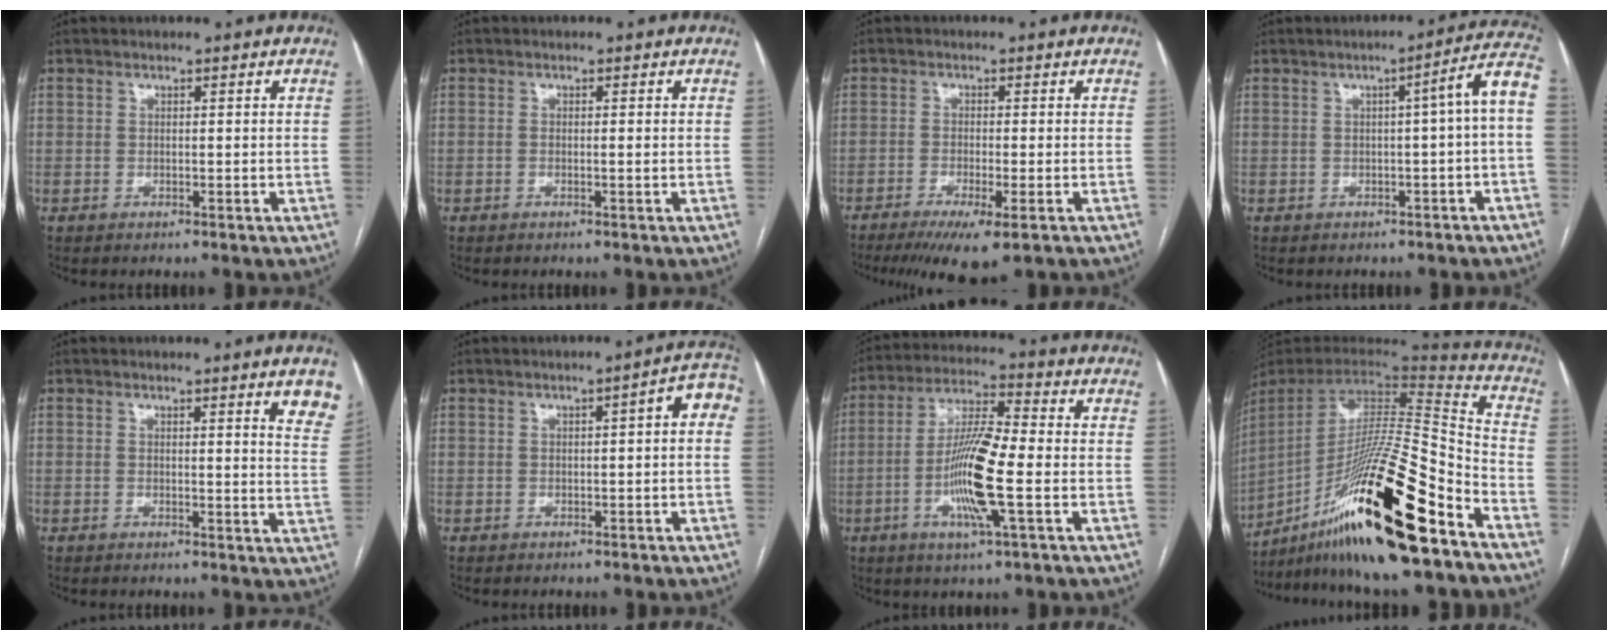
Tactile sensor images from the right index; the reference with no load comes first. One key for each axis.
{"total": 0.7, "fx": -0.1, "fy": -0.2, "fz": 0.6, "tx": -0.013, "ty": -0.002, "tz": -0.001}
{"total": 7.3, "fx": -4.7, "fy": 0.8, "fz": 5.6, "tx": -0.087, "ty": -0.020, "tz": -0.072}
{"total": 6.8, "fx": -0.1, "fy": -0.5, "fz": 6.7, "tx": -0.077, "ty": 0.020, "tz": -0.005}
{"total": 5.8, "fx": 3.8, "fy": 0.2, "fz": 4.3, "tx": -0.041, "ty": -0.019, "tz": 0.029}
{"total": 4.7, "fx": 0.6, "fy": 1.0, "fz": 4.5, "tx": -0.047, "ty": 0.019, "tz": 0.002}
{"total": 12.1, "fx": -2.8, "fy": 0.6, "fz": 11.8, "tx": -0.230, "ty": -0.006, "tz": -0.060}
{"total": 27.7, "fx": -16.6, "fy": 1.7, "fz": 22.1, "tx": -0.385, "ty": -0.025, "tz": -0.293}